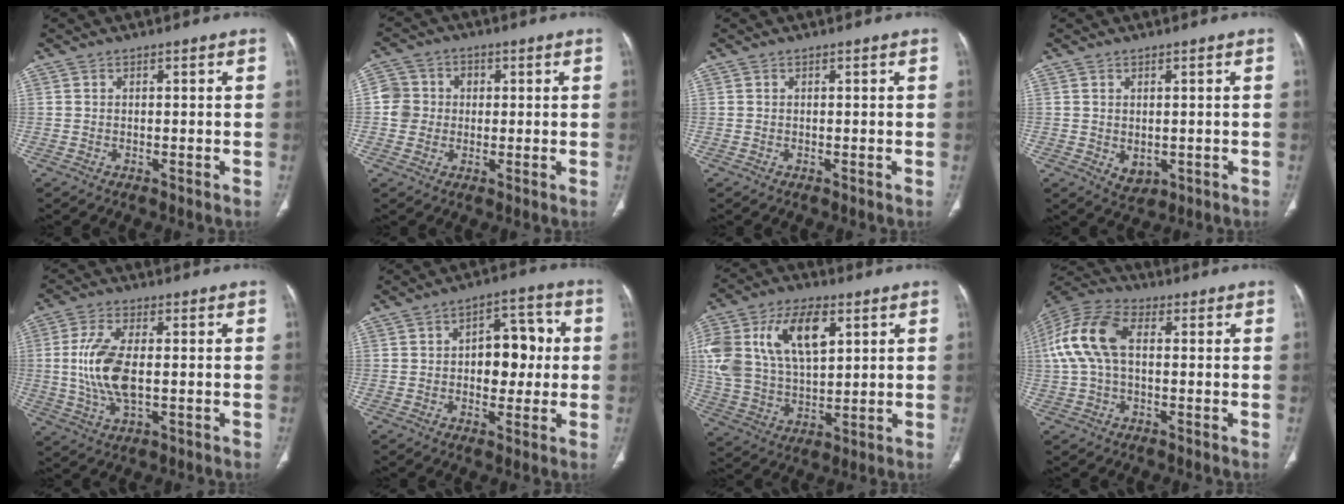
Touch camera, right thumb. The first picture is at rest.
{"total": 5.9, "force": [0.2, 5.8, 1.3], "torque": [0.001, 0.012, -0.003]}
{"total": 0.0}
{"total": 3.0, "force": [-0.3, 2.2, 2.0], "torque": [-0.025, -0.004, 0.009]}
{"total": 10.7, "force": [0.1, 4.8, 9.6], "torque": [-0.213, -0.004, 0.006]}
{"total": 10.3, "force": [0.6, 6.4, 8.1], "torque": [-0.073, 0.023, 0.008]}
{"total": 21.1, "force": [7.2, 12.0, 15.8], "torque": [-0.316, -0.004, 0.135]}
{"total": 12.9, "force": [1.5, 7.6, 10.4], "torque": [-0.232, 0.034, 0.023]}